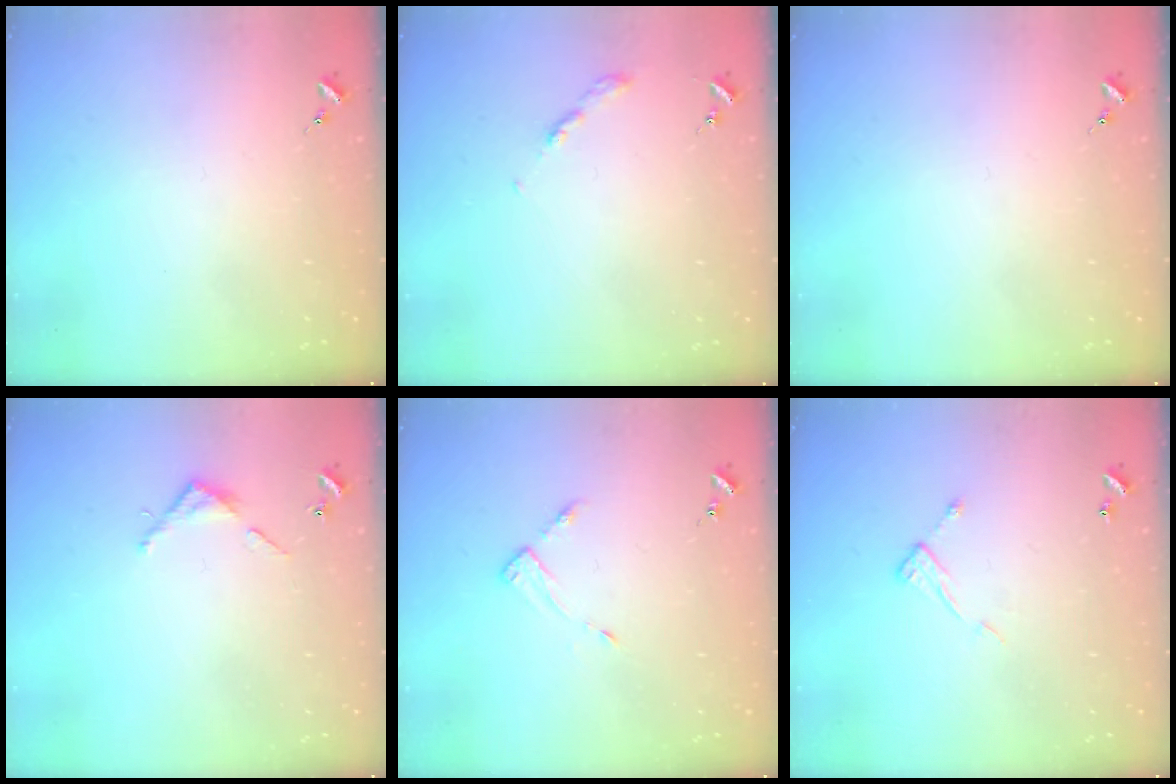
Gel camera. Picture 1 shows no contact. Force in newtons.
{"total": 2.7, "press": 2.6, "slide": 0.3}
{"total": 0.0}
{"total": 3.5, "press": 3.5, "slide": 0.2}
{"total": 4.1, "press": 4.1, "slide": 0.4}
{"total": 7.3, "press": 7.3, "slide": 0.4}